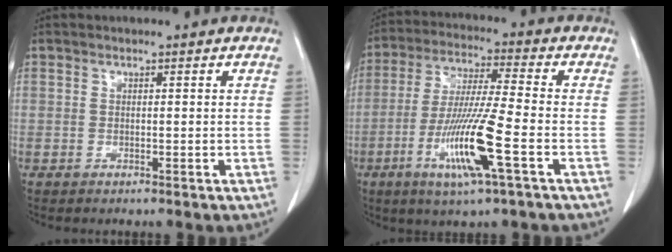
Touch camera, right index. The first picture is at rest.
{"total": 13.0, "force": [-4.6, -0.1, 12.1], "torque": [-0.241, -0.018, -0.087]}